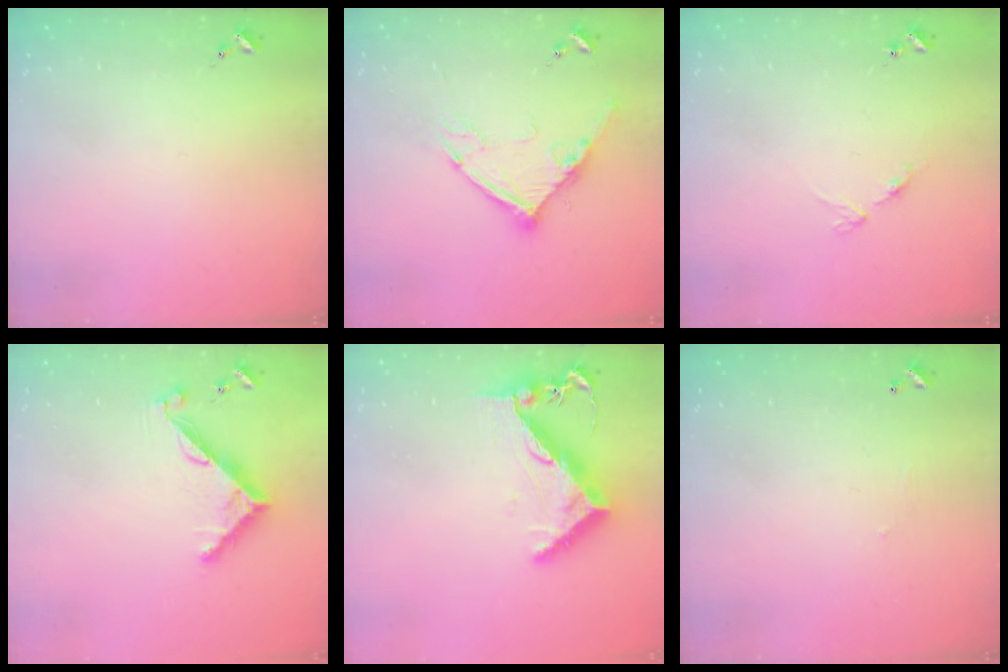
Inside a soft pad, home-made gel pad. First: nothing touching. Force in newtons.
{"total": 12.9, "press": 12.8, "slide": 1.3}
{"total": 7.8, "press": 7.8, "slide": 0.6}
{"total": 7.9, "press": 7.9, "slide": 0.1}
{"total": 10.7, "press": 10.6, "slide": 1.3}
{"total": 3.7, "press": 3.7, "slide": 0.2}